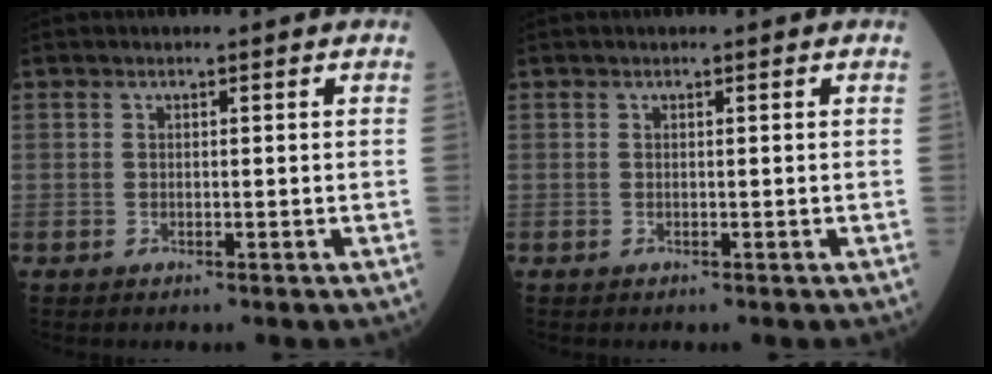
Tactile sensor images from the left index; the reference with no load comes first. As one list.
[{"total": 0.0}]